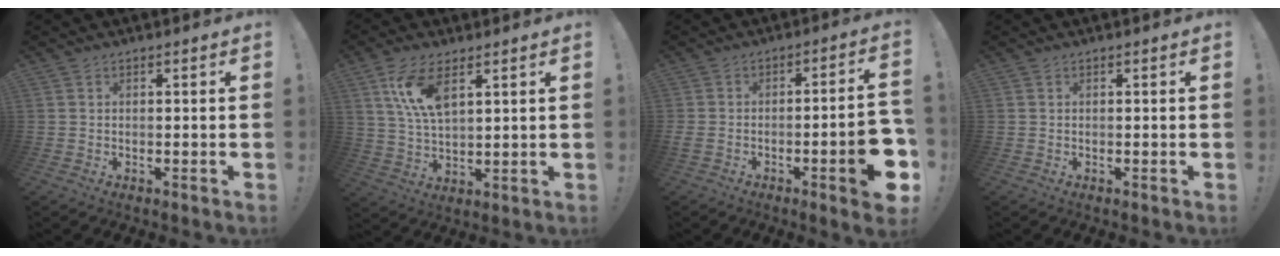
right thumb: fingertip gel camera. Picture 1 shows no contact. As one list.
[{"total": 10.4, "force": [5.1, 4.6, 7.8], "torque": [-0.155, -0.017, 0.090]}, {"total": 11.4, "force": [-4.2, 2.1, 10.4], "torque": [-0.153, 0.010, -0.064]}, {"total": 0.0}]